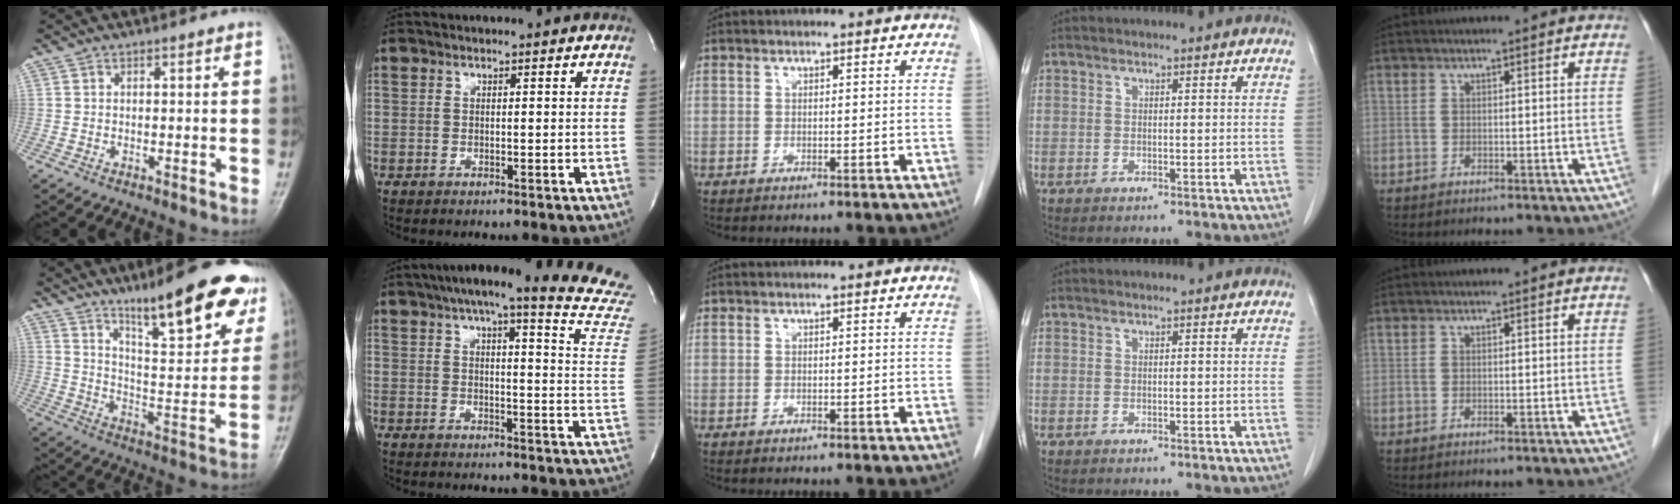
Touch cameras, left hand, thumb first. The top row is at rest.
{"thumb": {"total": 21.4, "force": [14.1, 5.3, 15.2], "torque": [-0.175, -0.065, 0.217]}, "index": {"total": 24.8, "force": [22.0, 0.1, 11.6], "torque": [-0.159, -0.071, 0.253]}}